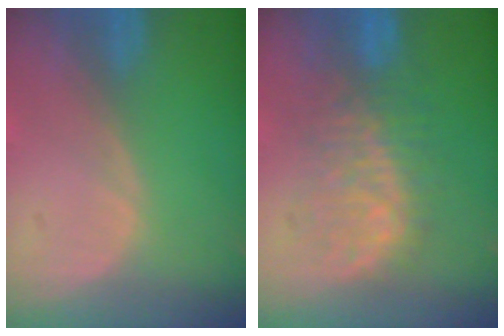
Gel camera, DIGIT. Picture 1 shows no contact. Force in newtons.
{"total": 8.5, "press": 8.4, "slide": 0.9}